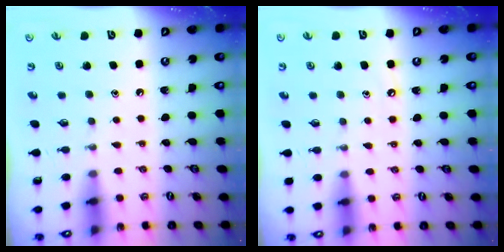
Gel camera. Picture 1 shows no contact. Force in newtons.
{"total": 4.2, "press": 4.2, "slide": 0.6}